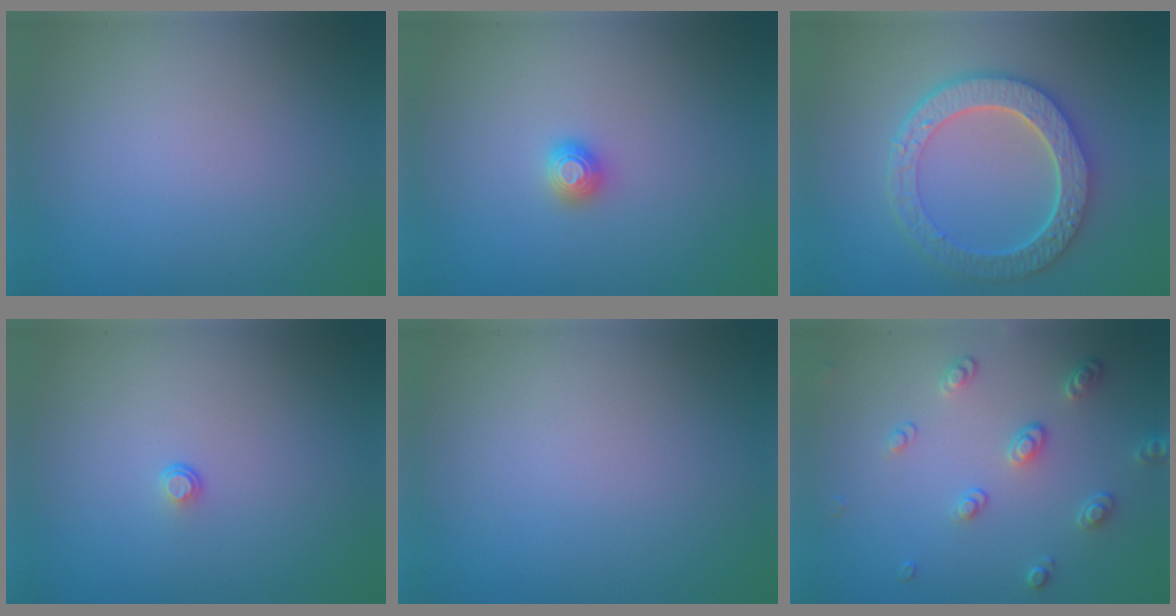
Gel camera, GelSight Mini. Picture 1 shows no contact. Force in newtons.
{"total": 0.9, "press": 0.9, "slide": 0.0}
{"total": 6.4, "press": 5.0, "slide": 3.9}
{"total": 0.5, "press": 0.3, "slide": 0.5}
{"total": 0.0}
{"total": 2.6, "press": 2.5, "slide": 0.8}